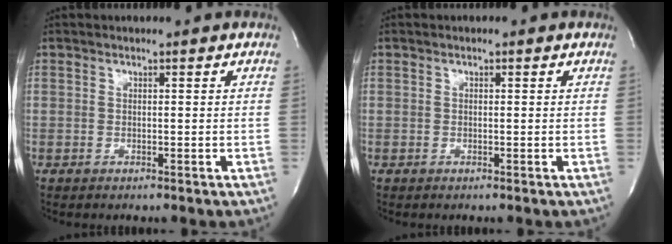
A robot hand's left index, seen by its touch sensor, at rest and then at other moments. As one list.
[{"total": 0.0}]